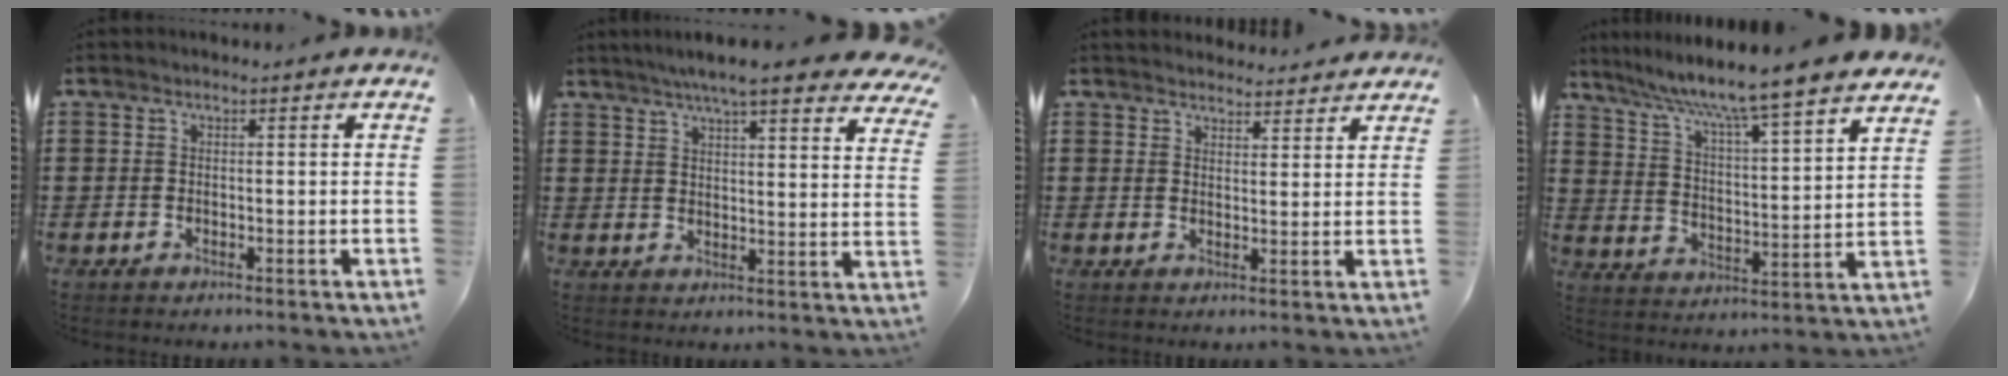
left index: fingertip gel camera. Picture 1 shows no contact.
{"total": 6.8, "force": [5.9, 0.1, 3.5], "torque": [-0.078, -0.020, 0.100]}
{"total": 2.9, "force": [2.8, 0.5, -0.1], "torque": [0.002, -0.012, 0.052]}
{"total": 7.0, "force": [6.0, -1.2, 3.3], "torque": [-0.088, -0.048, 0.094]}